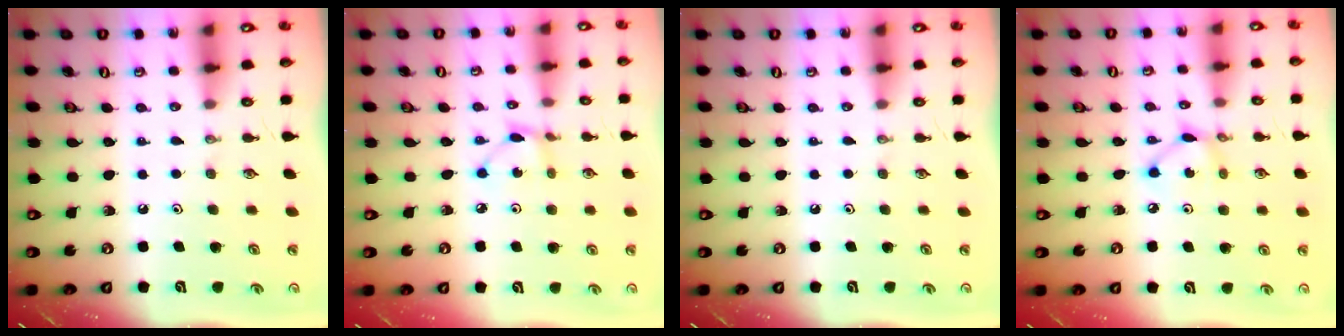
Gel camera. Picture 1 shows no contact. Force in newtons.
{"total": 2.5, "press": 2.5, "slide": 0.1}
{"total": 0.0}
{"total": 5.1, "press": 5.1, "slide": 0.2}